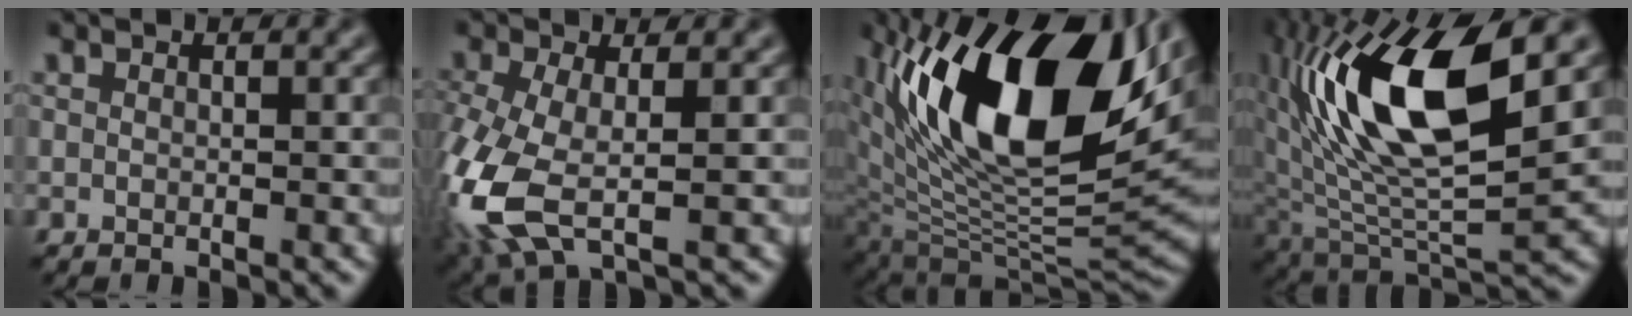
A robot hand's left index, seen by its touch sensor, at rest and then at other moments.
{"total": 8.3, "force": [-2.5, 3.9, 6.9], "torque": [-0.185, -0.016, -0.056]}
{"total": 17.5, "force": [6.3, 8.4, 14.0], "torque": [-0.236, 0.000, 0.110]}
{"total": 14.4, "force": [4.1, 5.6, 12.6], "torque": [-0.242, 0.007, 0.071]}